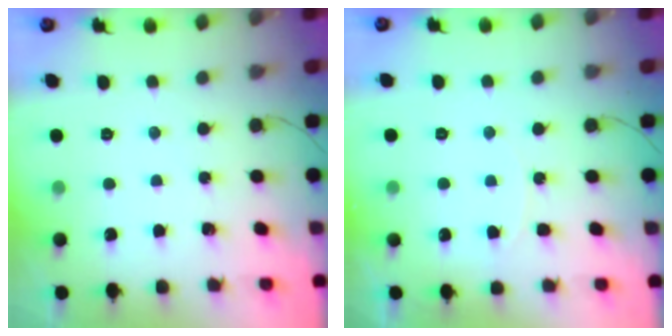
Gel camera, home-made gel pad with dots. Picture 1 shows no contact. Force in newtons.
{"total": 5.2, "press": 5.1, "slide": 0.6}